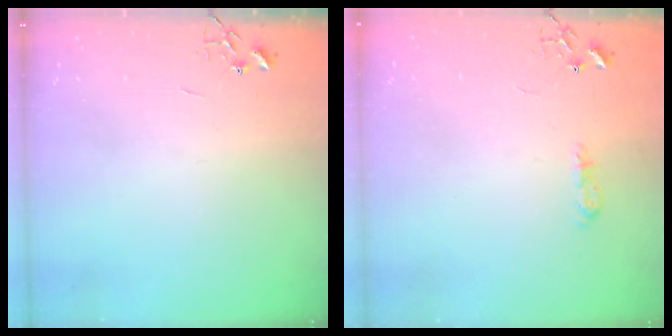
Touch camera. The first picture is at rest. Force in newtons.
{"total": 7.9, "press": 7.9, "slide": 0.9}